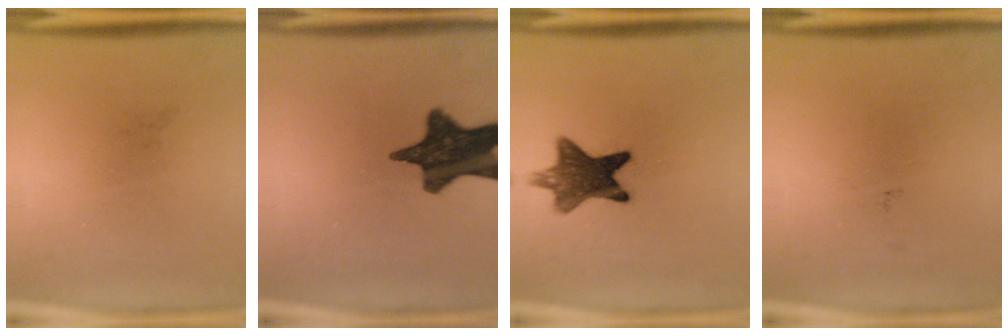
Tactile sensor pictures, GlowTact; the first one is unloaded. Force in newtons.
{"total": 14.7}
{"total": 10.6}
{"total": 0.0}